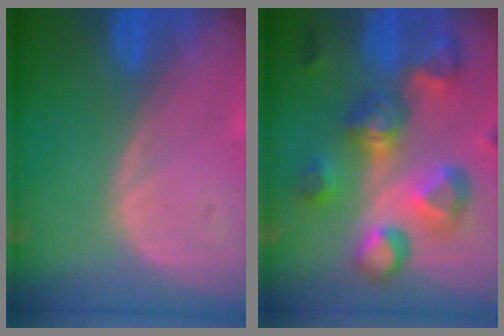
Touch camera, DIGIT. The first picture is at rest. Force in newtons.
{"total": 11.3, "press": 10.1, "slide": 5.1}